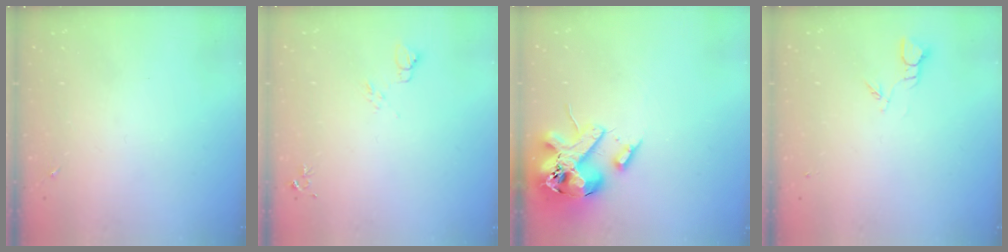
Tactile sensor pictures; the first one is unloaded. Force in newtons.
{"total": 6.5, "press": 6.5, "slide": 0.8}
{"total": 17.4, "press": 17.1, "slide": 2.9}
{"total": 2.7, "press": 2.7, "slide": 0.3}